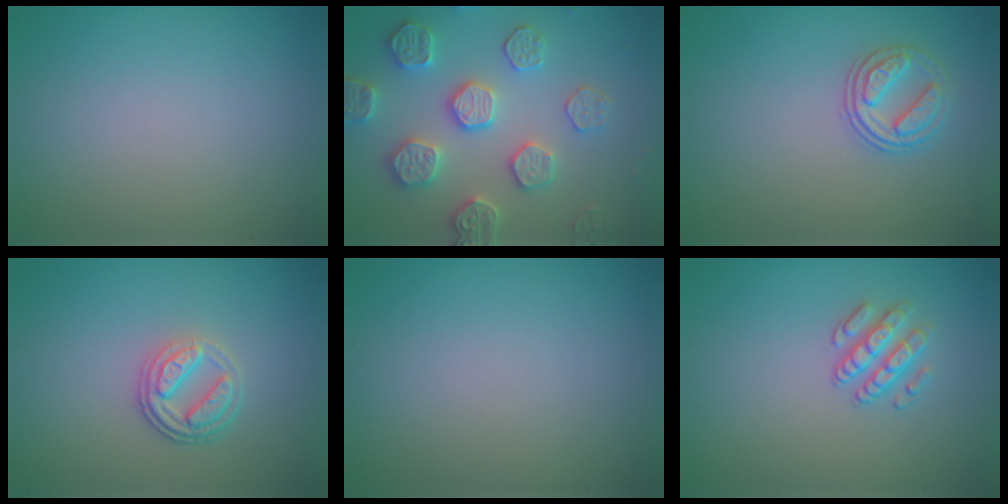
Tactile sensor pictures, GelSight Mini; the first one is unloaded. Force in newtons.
{"total": 5.0, "press": 4.8, "slide": 1.4}
{"total": 2.6, "press": 2.5, "slide": 0.7}
{"total": 3.4, "press": 2.7, "slide": 2.1}
{"total": 0.0}
{"total": 2.5, "press": 2.3, "slide": 0.9}